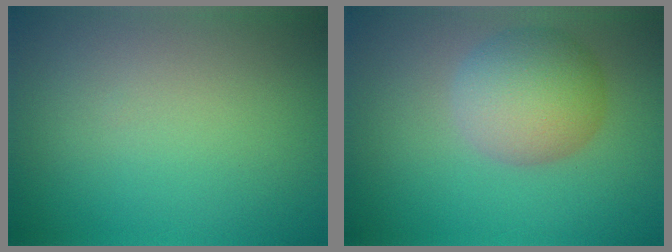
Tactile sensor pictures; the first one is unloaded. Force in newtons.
{"total": 5.8, "press": 5.8, "slide": 0.4}